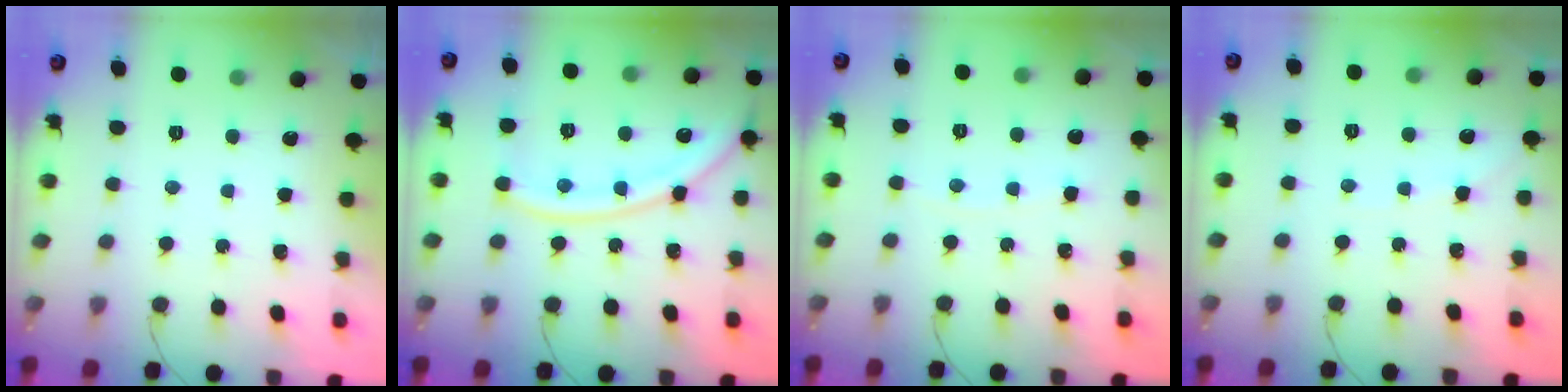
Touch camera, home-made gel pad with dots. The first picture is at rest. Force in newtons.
{"total": 13.8, "press": 13.7, "slide": 2.0}
{"total": 2.0, "press": 2.0, "slide": 0.4}
{"total": 2.5, "press": 2.4, "slide": 0.5}